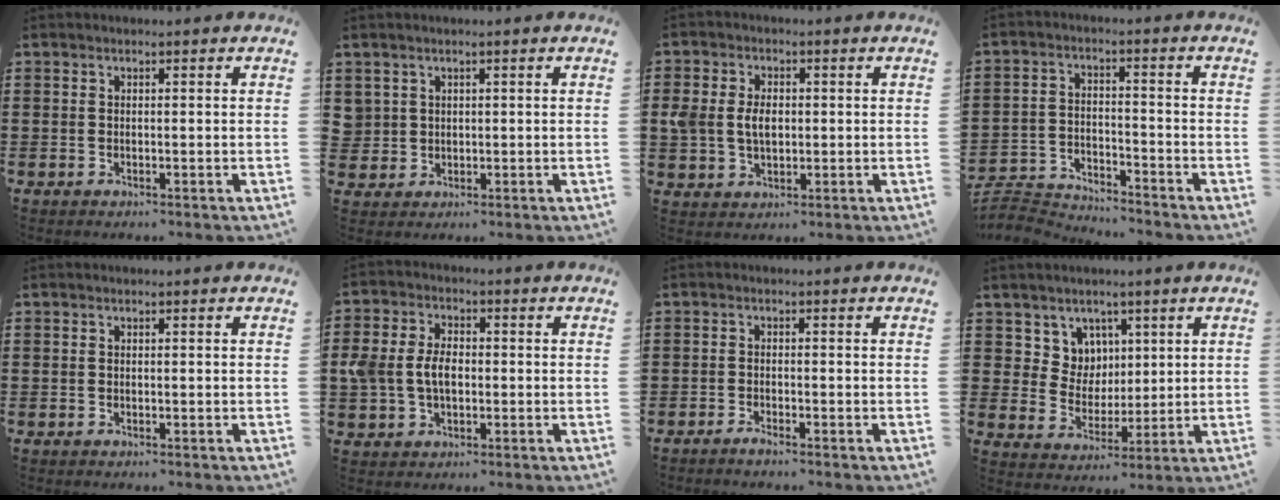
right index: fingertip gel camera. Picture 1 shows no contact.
{"total": 2.1, "force": [0.8, 1.9, 0.2], "torque": [-0.013, 0.011, 0.015]}
{"total": 4.8, "force": [0.2, 3.4, 3.4], "torque": [-0.086, 0.007, -0.002]}
{"total": 4.4, "force": [-4.3, 0.6, 0.3], "torque": [-0.024, 0.002, -0.094]}
{"total": 0.0}
{"total": 5.7, "force": [-0.4, 4.0, 4.1], "torque": [-0.112, 0.002, -0.016]}
{"total": 1.1, "force": [-1.1, 0.0, 0.3], "torque": [-0.008, -0.002, -0.021]}
{"total": 6.2, "force": [3.4, 5.2, 0.5], "torque": [-0.044, 0.000, 0.067]}